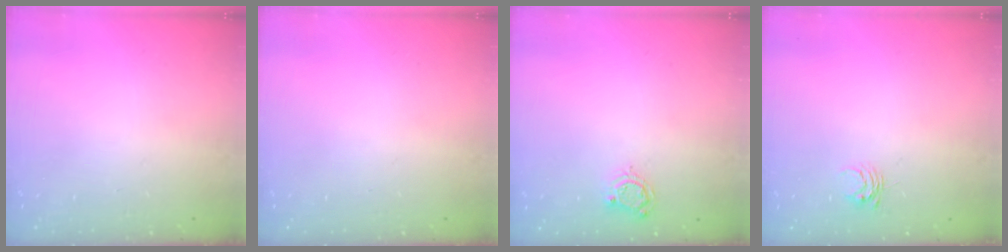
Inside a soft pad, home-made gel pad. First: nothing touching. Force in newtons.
{"total": 0.0}
{"total": 5.0, "press": 5.0, "slide": 0.3}
{"total": 3.8, "press": 3.8, "slide": 0.3}